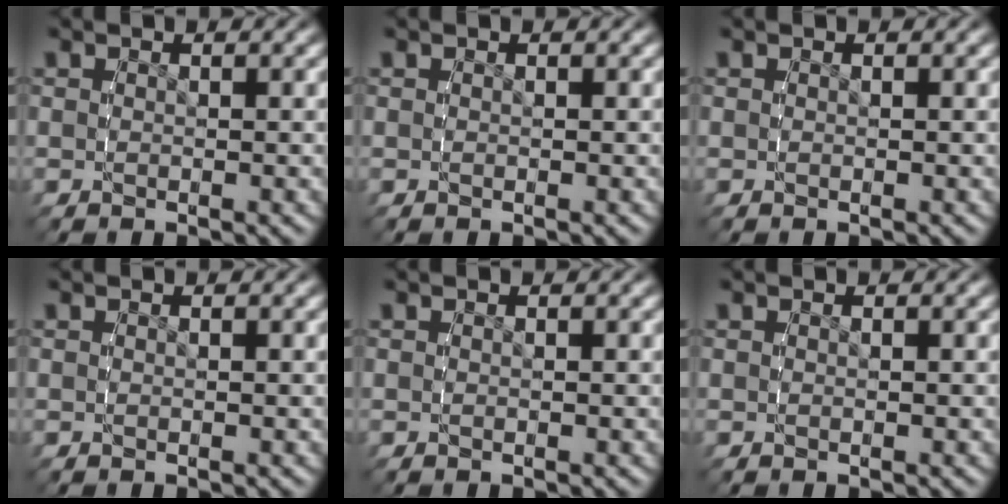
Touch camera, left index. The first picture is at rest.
{"total": 0.0}
{"total": 0.0}
{"total": 0.0}
{"total": 0.0}
{"total": 0.0}